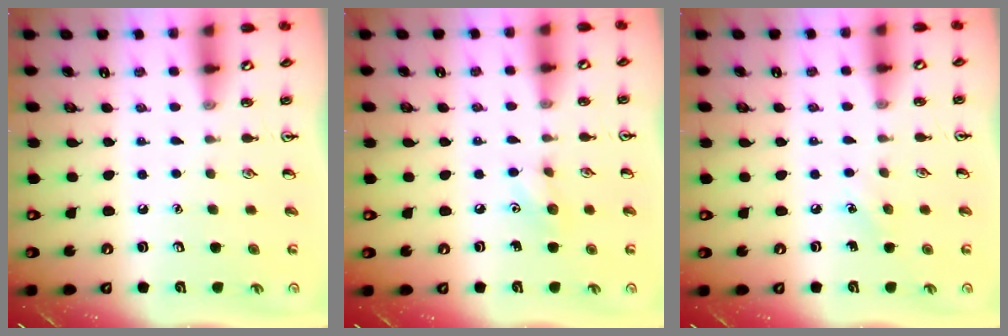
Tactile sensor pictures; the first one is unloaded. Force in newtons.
{"total": 6.1, "press": 5.8, "slide": 1.6}
{"total": 3.7, "press": 3.5, "slide": 1.3}